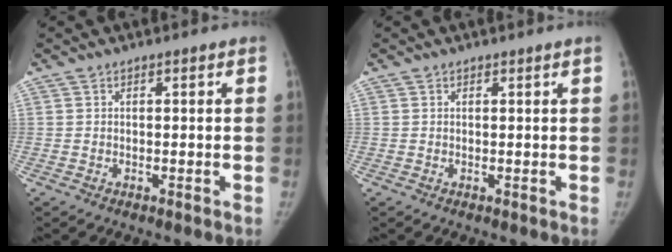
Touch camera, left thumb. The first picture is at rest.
{"total": 0.6, "force": [0.3, -0.2, 0.4], "torque": [-0.015, -0.004, 0.008]}